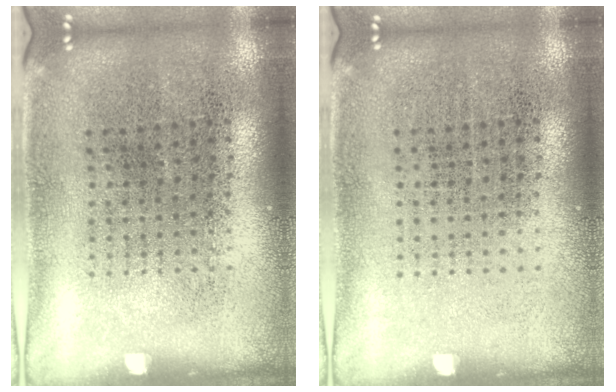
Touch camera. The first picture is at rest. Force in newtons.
{"total": 0.0}